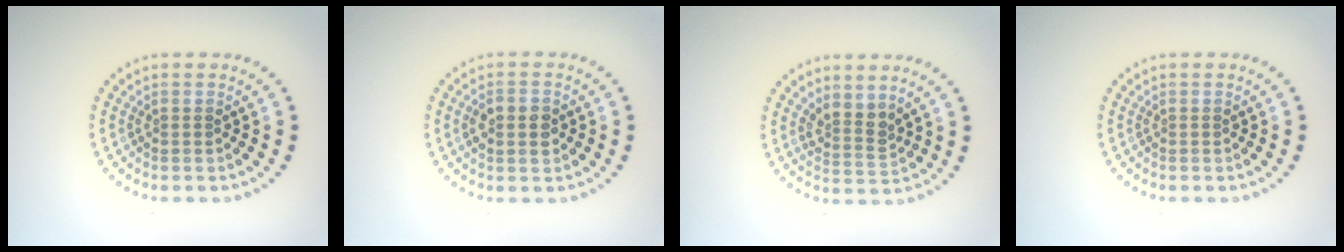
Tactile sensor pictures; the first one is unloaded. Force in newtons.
{"total": 2.9, "press": 2.9, "slide": 0.2}
{"total": 2.4, "press": 1.8, "slide": 1.5}
{"total": 0.0}